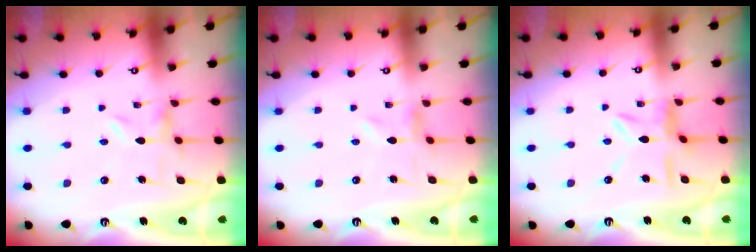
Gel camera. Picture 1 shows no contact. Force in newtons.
{"total": 0.0}
{"total": 6.6, "press": 6.6, "slide": 0.4}